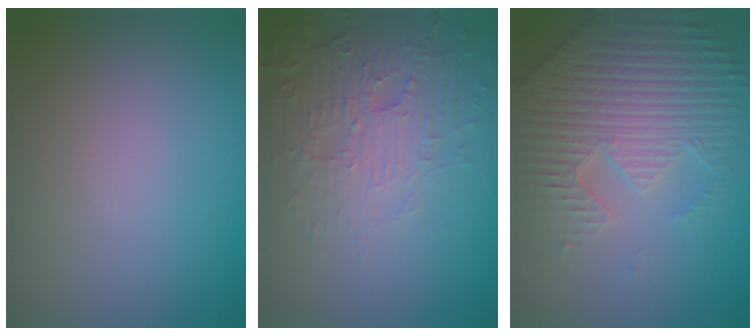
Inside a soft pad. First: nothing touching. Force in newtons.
{"total": 4.5, "press": 3.3, "slide": 3.1}
{"total": 6.6, "press": 5.3, "slide": 4.0}